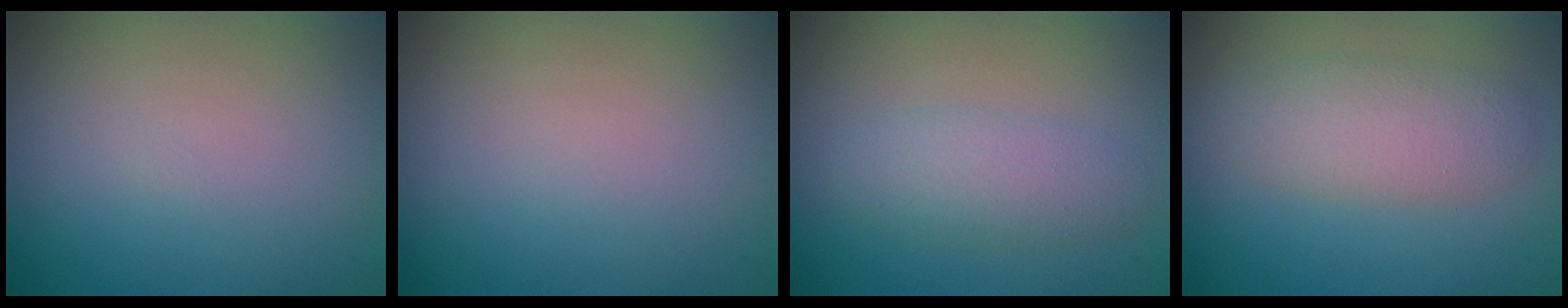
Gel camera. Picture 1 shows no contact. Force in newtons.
{"total": 0.0}
{"total": 2.9, "press": 2.9, "slide": 0.1}
{"total": 3.5, "press": 3.5, "slide": 0.3}